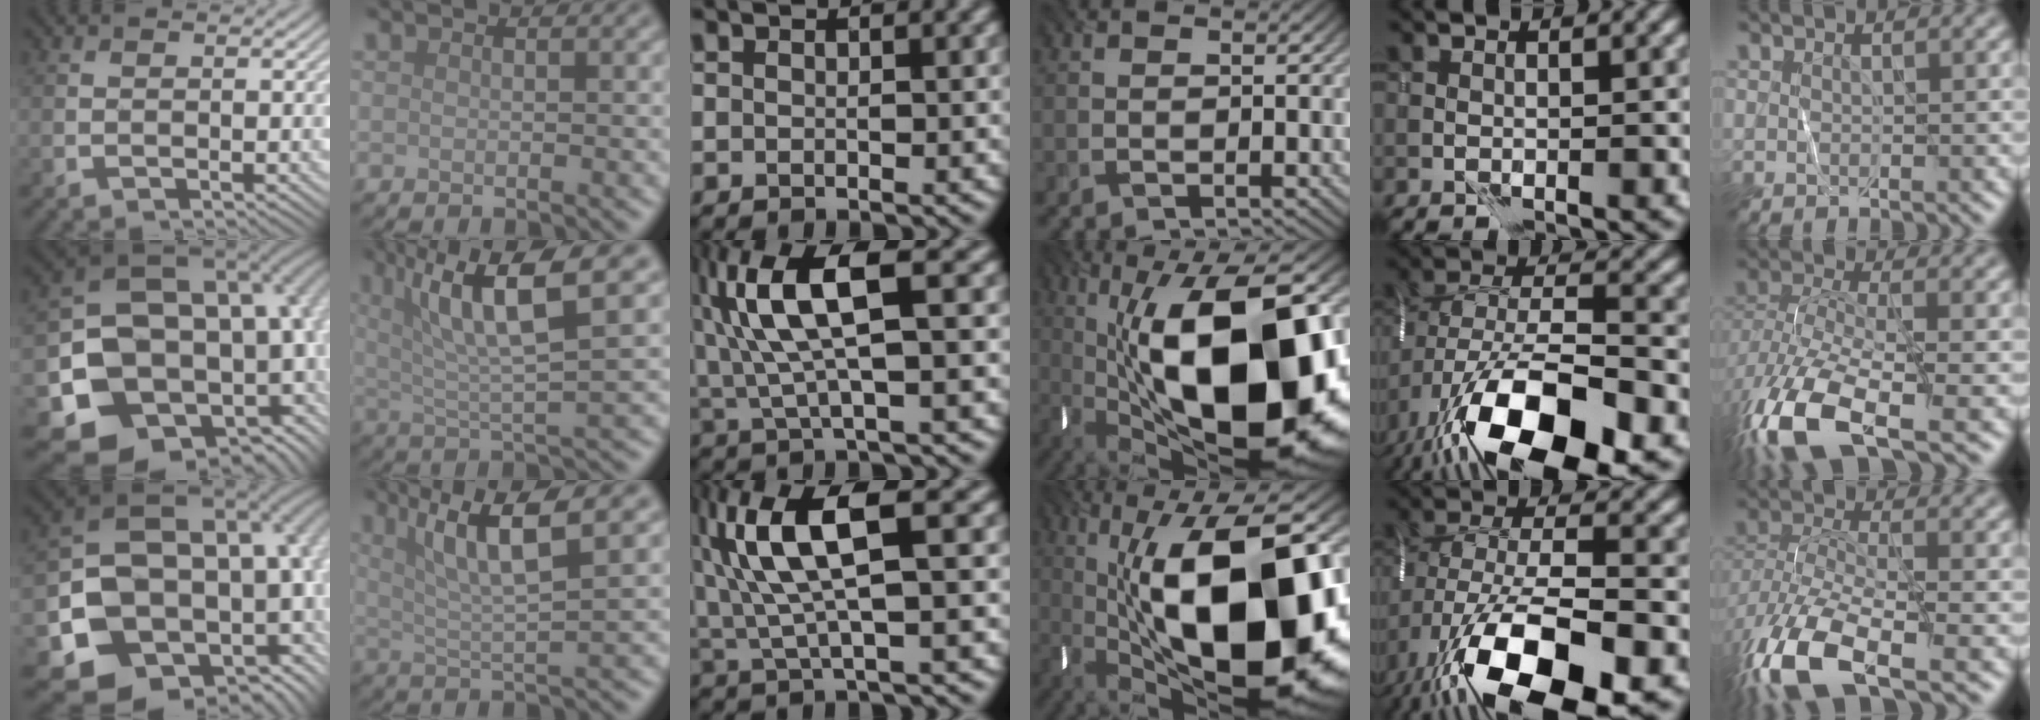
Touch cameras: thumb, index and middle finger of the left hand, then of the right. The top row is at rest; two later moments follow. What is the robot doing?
{"motion": "wrap", "object": "ribbon"}